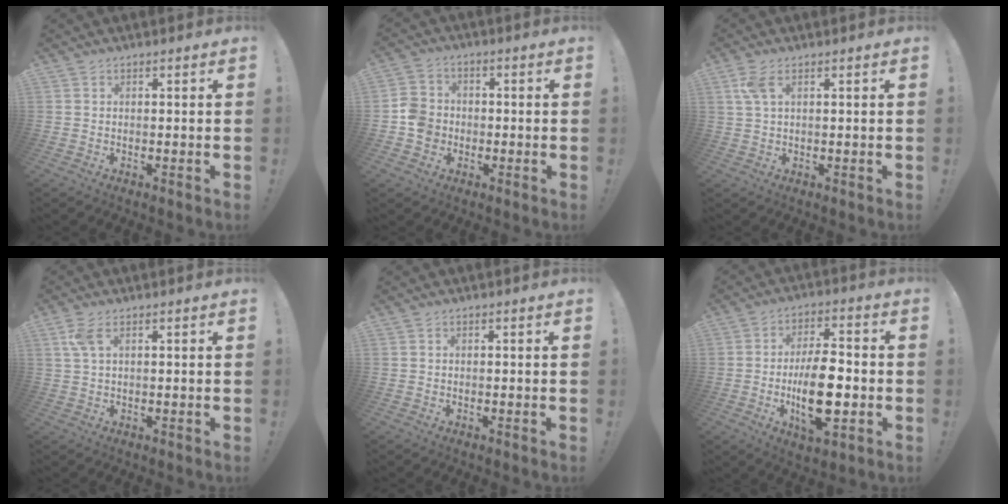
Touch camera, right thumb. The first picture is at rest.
{"total": 7.4, "force": [-2.1, 6.6, 2.7], "torque": [-0.045, 0.024, -0.036]}
{"total": 4.1, "force": [1.8, 1.5, 3.3], "torque": [-0.064, 0.000, 0.031]}
{"total": 4.3, "force": [1.9, 1.7, 3.4], "torque": [-0.066, 0.000, 0.034]}
{"total": 0.0}
{"total": 15.4, "force": [-3.2, 7.3, 13.2], "torque": [-0.233, 0.003, -0.054]}